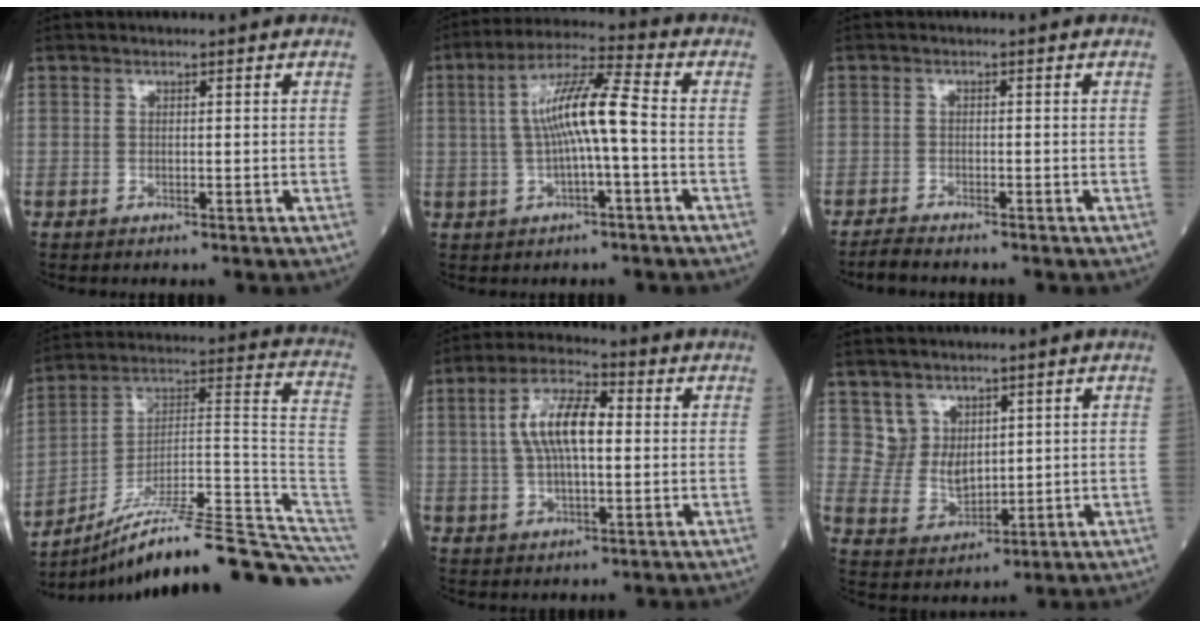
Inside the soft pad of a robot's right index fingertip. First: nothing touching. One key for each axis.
{"total": 9.5, "fx": -0.2, "fy": 0.7, "fz": 9.4, "tx": -0.175, "ty": 0.021, "tz": -0.009}
{"total": 2.5, "fx": -2.4, "fy": 0.1, "fz": 0.8, "tx": -0.018, "ty": -0.008, "tz": -0.043}
{"total": 25.1, "fx": -19.4, "fy": 1.0, "fz": 15.9, "tx": -0.139, "ty": 0.046, "tz": -0.298}
{"total": 9.4, "fx": 1.1, "fy": 3.2, "fz": 8.7, "tx": -0.174, "ty": 0.020, "tz": 0.017}
{"total": 5.1, "fx": 2.8, "fy": 3.9, "fz": 1.7, "tx": -0.036, "ty": 0.000, "tz": 0.068}